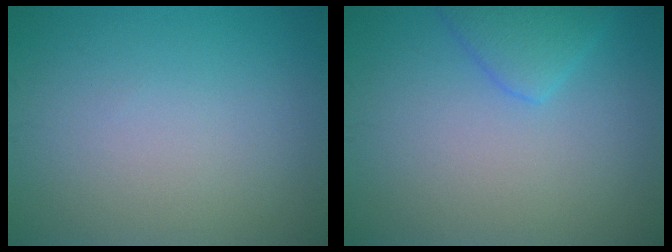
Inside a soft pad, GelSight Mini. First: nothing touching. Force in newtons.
{"total": 2.7, "press": 2.7, "slide": 0.2}